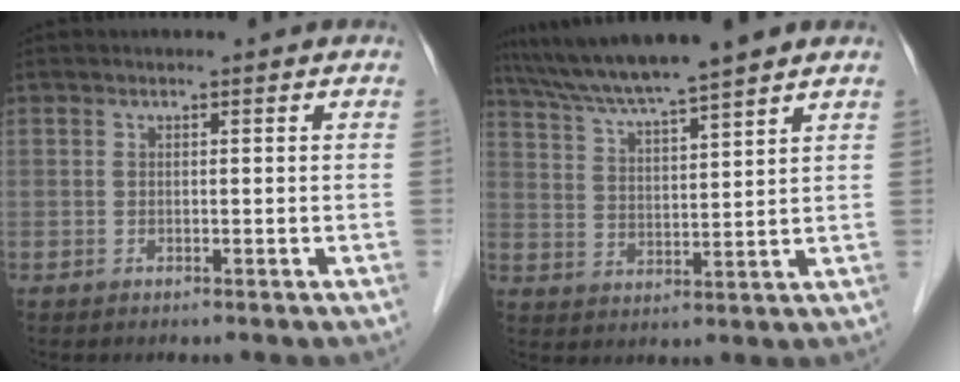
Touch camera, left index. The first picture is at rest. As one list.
[{"total": 11.1, "force": [9.6, -0.6, 5.4], "torque": [-0.099, 0.023, 0.167]}]